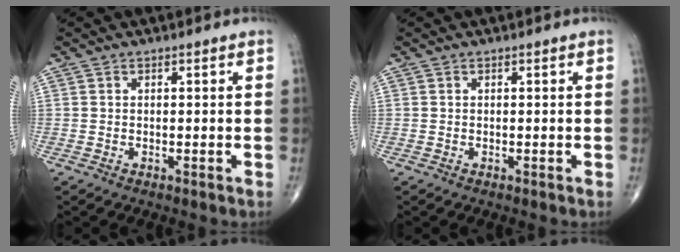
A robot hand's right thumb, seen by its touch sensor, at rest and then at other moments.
{"total": 0.0}